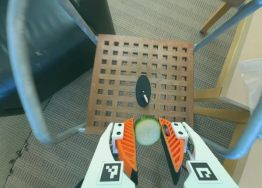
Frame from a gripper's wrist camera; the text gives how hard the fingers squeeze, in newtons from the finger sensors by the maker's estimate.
{"total": 7.9, "left": 7.8, "right": 7.9}